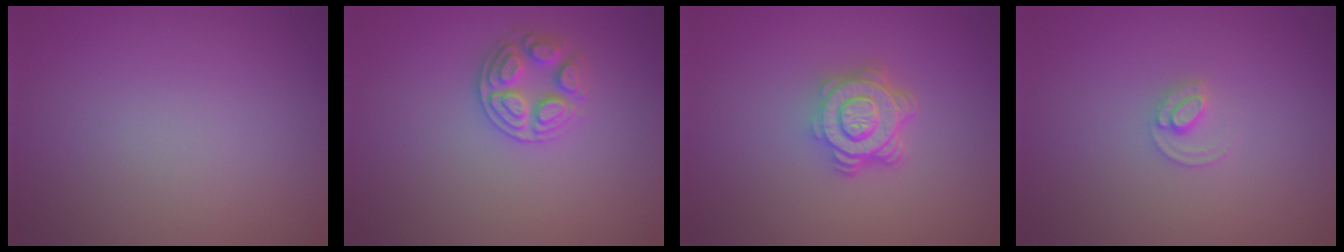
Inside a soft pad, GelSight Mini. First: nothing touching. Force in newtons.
{"total": 2.7, "press": 2.7, "slide": 0.5}
{"total": 4.9, "press": 3.7, "slide": 3.2}
{"total": 1.5, "press": 1.5, "slide": 0.2}